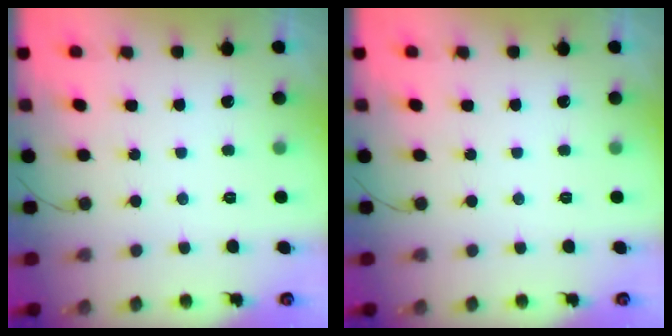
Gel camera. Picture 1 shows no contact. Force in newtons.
{"total": 0.0}